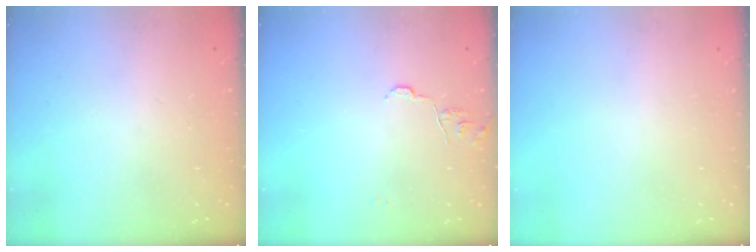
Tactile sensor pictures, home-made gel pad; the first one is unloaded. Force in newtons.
{"total": 6.9, "press": 6.9, "slide": 0.5}
{"total": 0.0}